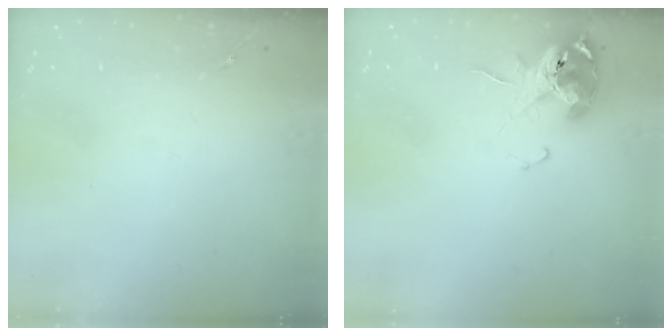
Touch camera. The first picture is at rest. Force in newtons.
{"total": 11.9, "press": 11.8, "slide": 1.4}